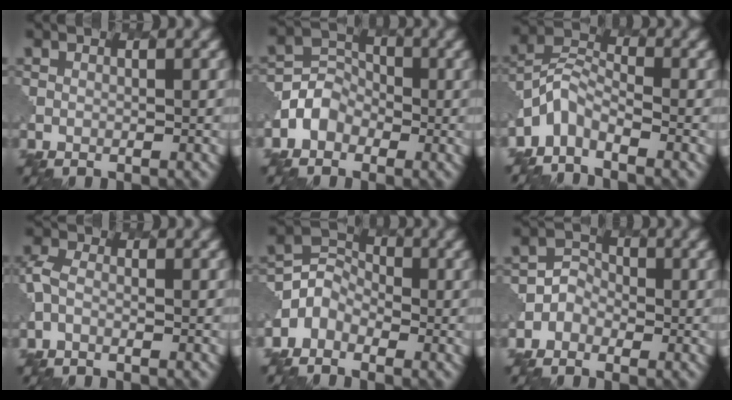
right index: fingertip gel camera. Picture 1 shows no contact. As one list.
[{"total": 2.8, "force": [-1.3, 2.4, 0.7], "torque": [-0.016, 0.006, -0.034]}, {"total": 3.3, "force": [-2.8, 1.5, 1.1], "torque": [-0.021, 0.002, -0.069]}, {"total": 1.6, "force": [-0.8, 0.8, 1.2], "torque": [-0.036, -0.005, -0.027]}, {"total": 2.8, "force": [-1.6, 2.1, 0.6], "torque": [-0.014, 0.003, -0.043]}, {"total": 2.0, "force": [-0.9, 1.8, 0.4], "torque": [0.005, 0.008, -0.030]}]